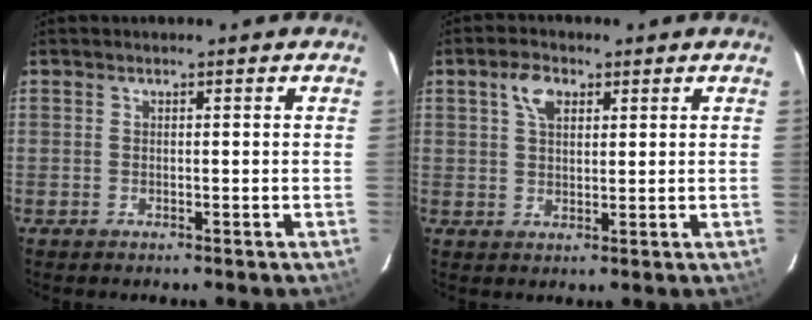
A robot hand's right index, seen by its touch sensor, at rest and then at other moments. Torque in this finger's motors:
{"motor_torque": [0.17, 0.02, 0.12, 0.06]}